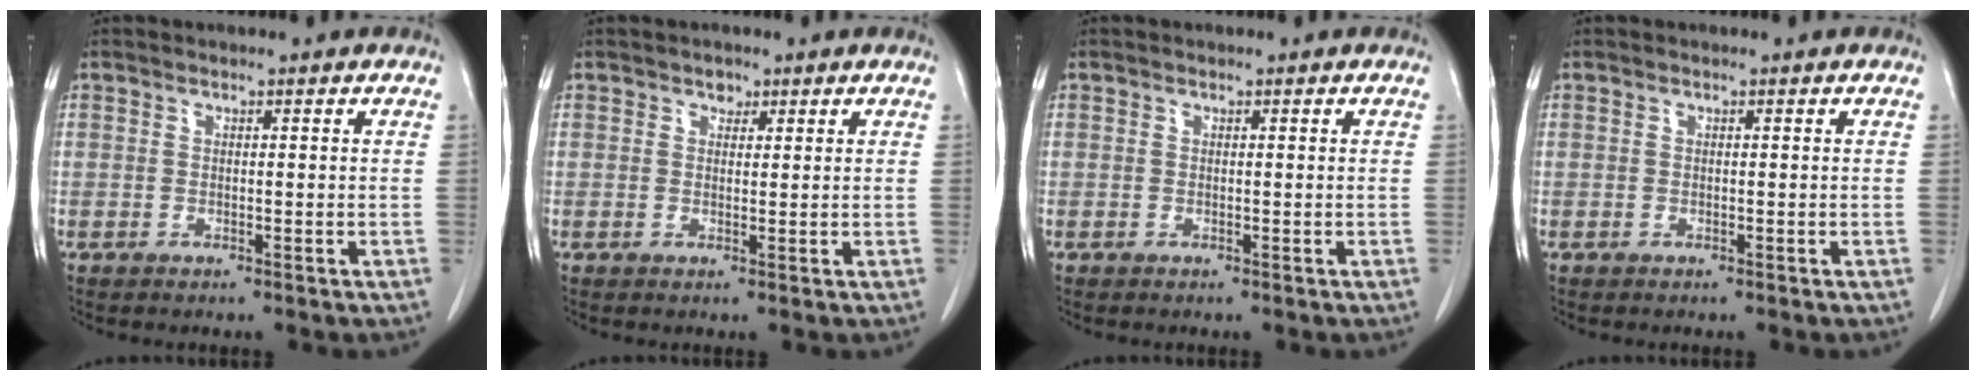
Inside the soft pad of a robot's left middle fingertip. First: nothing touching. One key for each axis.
{"total": 1.4, "fx": 0.9, "fy": 1.0, "fz": 0.4, "tx": -0.005, "ty": -0.003, "tz": 0.013}
{"total": 0.0}
{"total": 0.0}